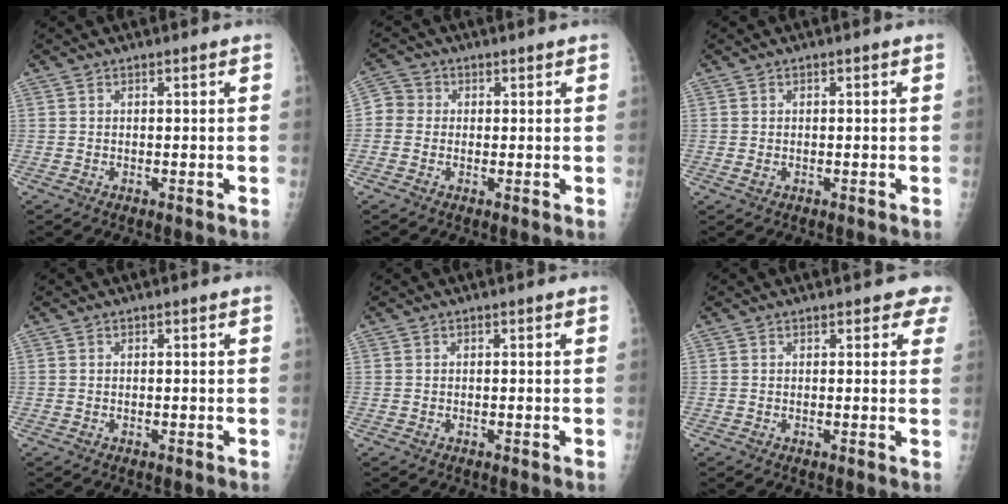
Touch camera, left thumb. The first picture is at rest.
{"total": 4.5, "force": [0.2, 4.3, 1.5], "torque": [-0.015, 0.007, -0.007]}
{"total": 0.8, "force": [-0.1, 0.6, 0.6], "torque": [-0.016, 0.006, -0.002]}
{"total": 0.0}
{"total": 0.0}
{"total": 2.8, "force": [2.2, 1.5, 1.1], "torque": [0.018, -0.006, 0.012]}